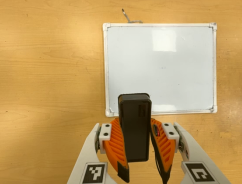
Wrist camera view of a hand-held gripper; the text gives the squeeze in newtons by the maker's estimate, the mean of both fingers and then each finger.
{"total": 8.4, "left": 7.5, "right": 9.2}